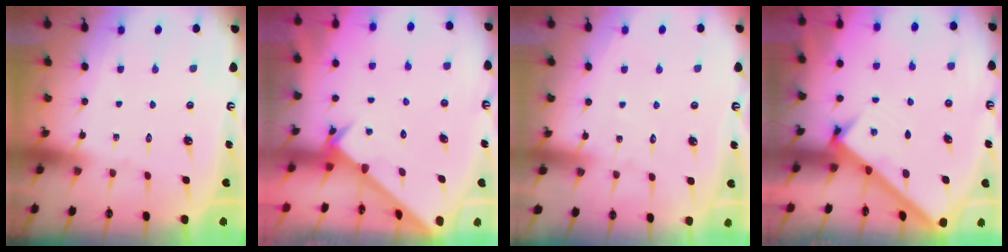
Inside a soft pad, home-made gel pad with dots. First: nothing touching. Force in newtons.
{"total": 2.4, "press": 2.4, "slide": 0.2}
{"total": 2.8, "press": 2.8, "slide": 0.3}
{"total": 2.5, "press": 2.5, "slide": 0.2}